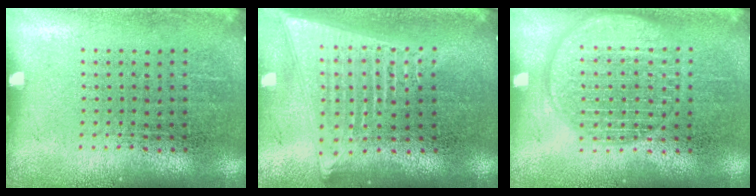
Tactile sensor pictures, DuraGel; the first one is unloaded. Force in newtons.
{"total": 2.1, "press": 1.8, "slide": 1.1}
{"total": 1.8, "press": 1.8, "slide": 0.2}